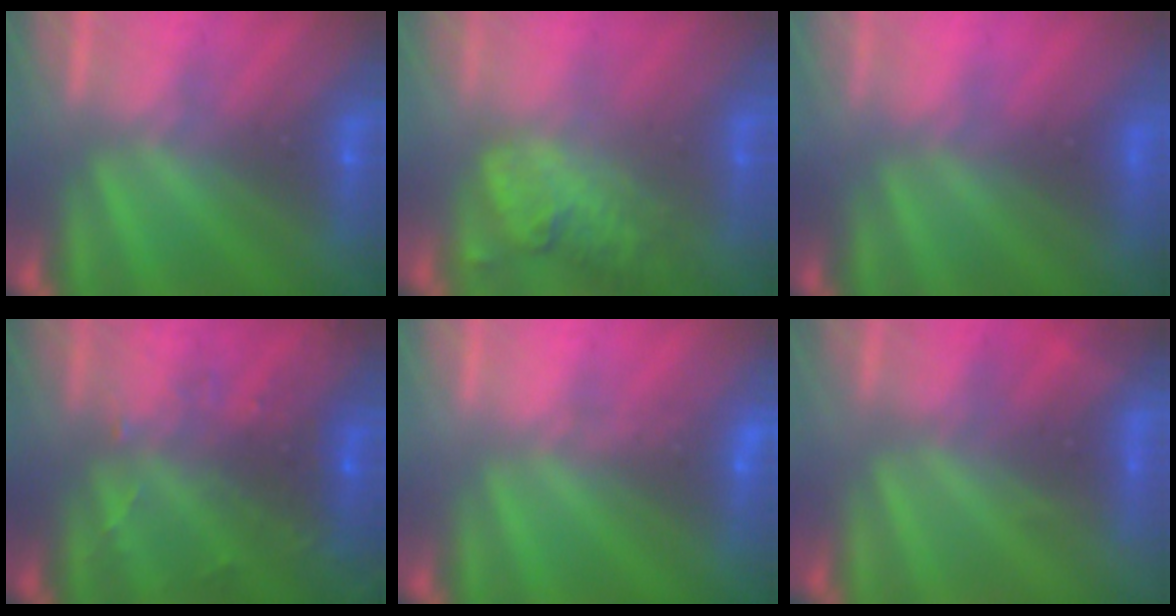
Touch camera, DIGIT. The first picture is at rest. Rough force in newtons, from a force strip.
{"total": 2.5}
{"total": 6.0}
{"total": 8.4}
{"total": 3.0}
{"total": 4.9}